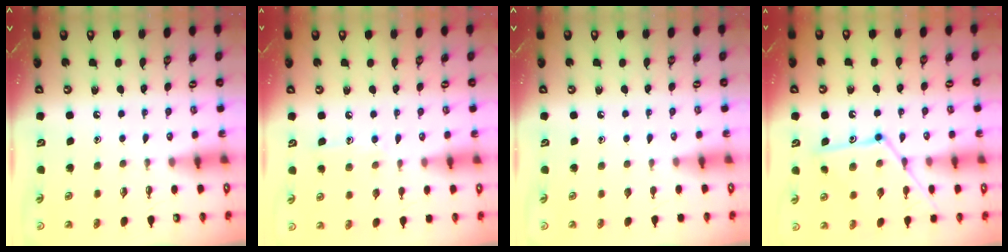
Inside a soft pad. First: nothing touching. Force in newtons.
{"total": 7.9, "press": 7.9, "slide": 0.4}
{"total": 0.0}
{"total": 12.9, "press": 12.8, "slide": 0.6}